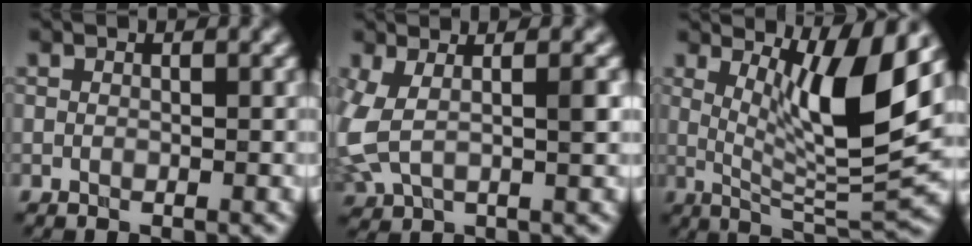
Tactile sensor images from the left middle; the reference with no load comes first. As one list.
[{"total": 4.8, "force": [0.3, 2.0, 4.3], "torque": [-0.109, -0.007, 0.011]}, {"total": 8.7, "force": [2.9, 1.8, 8.0], "torque": [-0.129, -0.020, 0.063]}]